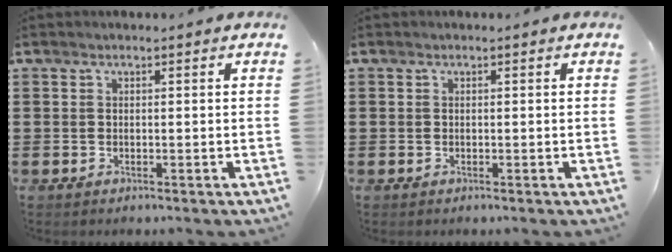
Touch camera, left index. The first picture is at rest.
{"total": 0.0}